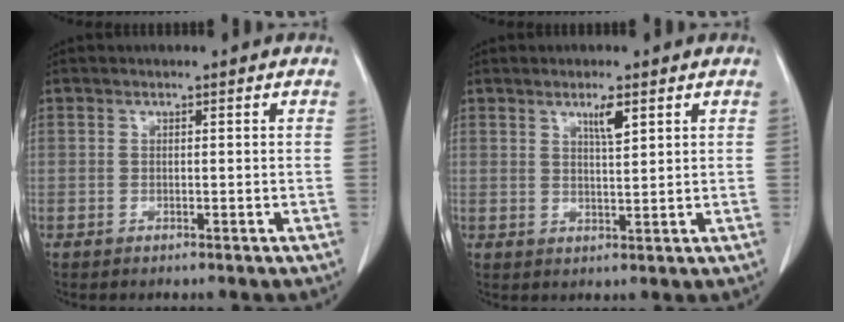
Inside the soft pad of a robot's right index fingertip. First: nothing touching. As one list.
[{"total": 3.1, "force": [1.8, 0.3, 2.5], "torque": [-0.045, -0.004, 0.031]}]